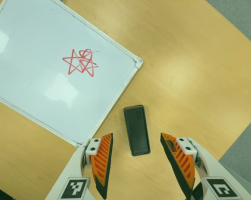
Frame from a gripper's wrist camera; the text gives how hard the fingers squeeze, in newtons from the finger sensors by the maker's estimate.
{"total": 0.0}